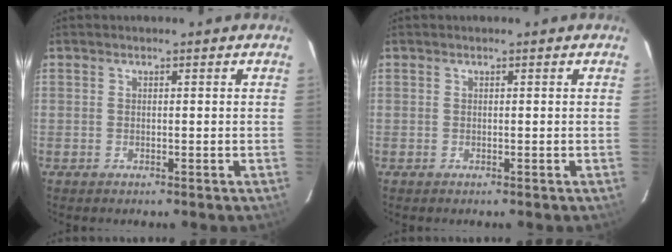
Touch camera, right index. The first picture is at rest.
{"total": 0.0}